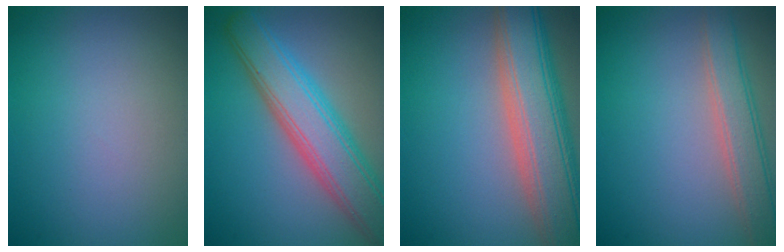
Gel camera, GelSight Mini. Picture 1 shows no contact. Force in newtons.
{"total": 7.2, "press": 7.2, "slide": 0.3}
{"total": 9.3, "press": 9.3, "slide": 0.7}
{"total": 3.6, "press": 3.6, "slide": 0.2}